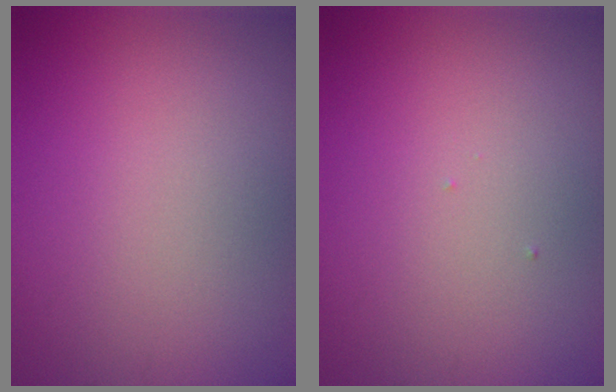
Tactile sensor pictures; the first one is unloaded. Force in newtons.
{"total": 0.0}